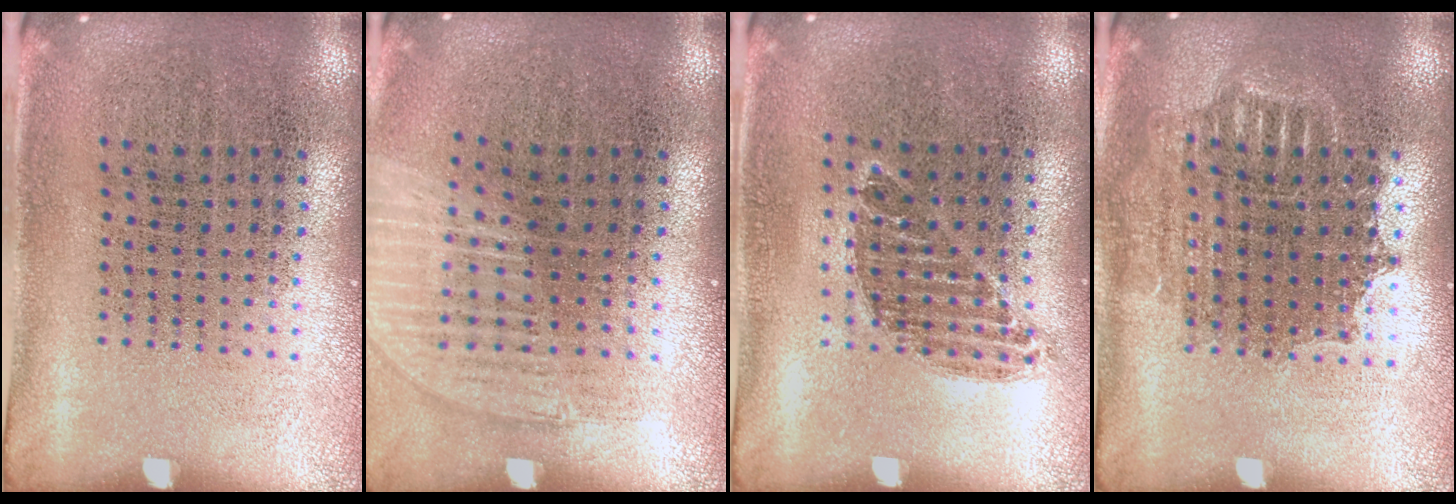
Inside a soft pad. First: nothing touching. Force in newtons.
{"total": 1.2, "press": 1.1, "slide": 0.4}
{"total": 0.7, "press": 0.7, "slide": 0.2}
{"total": 1.4, "press": 1.2, "slide": 0.7}